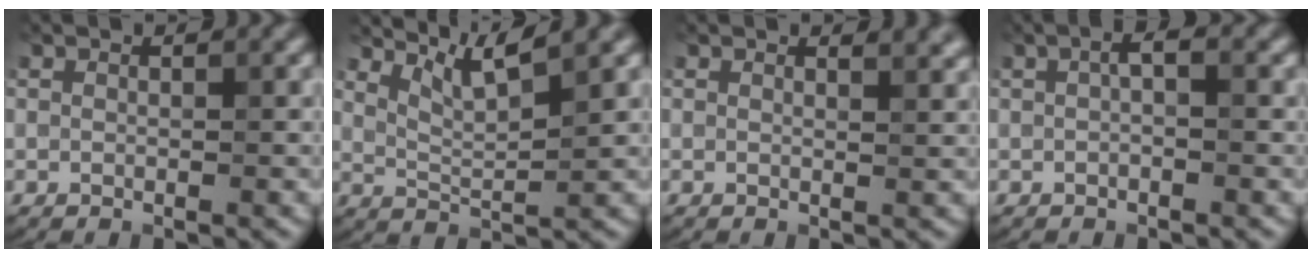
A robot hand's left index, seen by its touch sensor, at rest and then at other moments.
{"total": 3.7, "force": [2.9, 0.5, 2.2], "torque": [-0.039, 0.000, 0.061]}
{"total": 1.8, "force": [1.5, 0.5, 0.8], "torque": [-0.004, 0.000, 0.016]}
{"total": 1.3, "force": [0.1, 0.4, 1.3], "torque": [-0.025, 0.004, 0.001]}